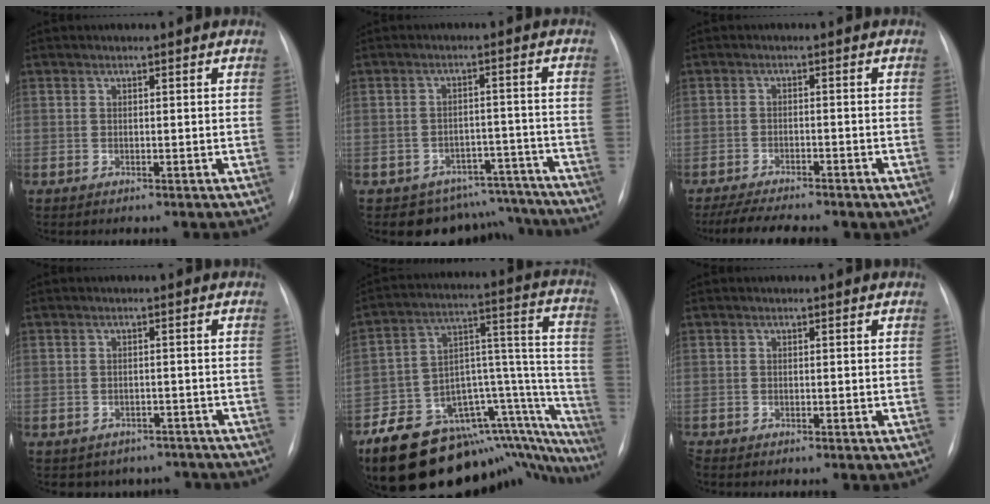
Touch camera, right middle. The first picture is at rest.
{"total": 10.2, "force": [-9.1, 4.6, -0.6], "torque": [0.035, 0.051, -0.107]}
{"total": 8.8, "force": [-7.3, 2.0, 4.4], "torque": [-0.071, -0.007, -0.106]}
{"total": 7.1, "force": [-6.0, 3.9, 0.1], "torque": [0.011, 0.022, -0.063]}
{"total": 26.8, "force": [-21.8, 9.9, 12.0], "torque": [-0.070, 0.069, -0.297]}
{"total": 0.7, "force": [-0.6, 0.2, 0.1], "torque": [-0.005, -0.001, -0.013]}